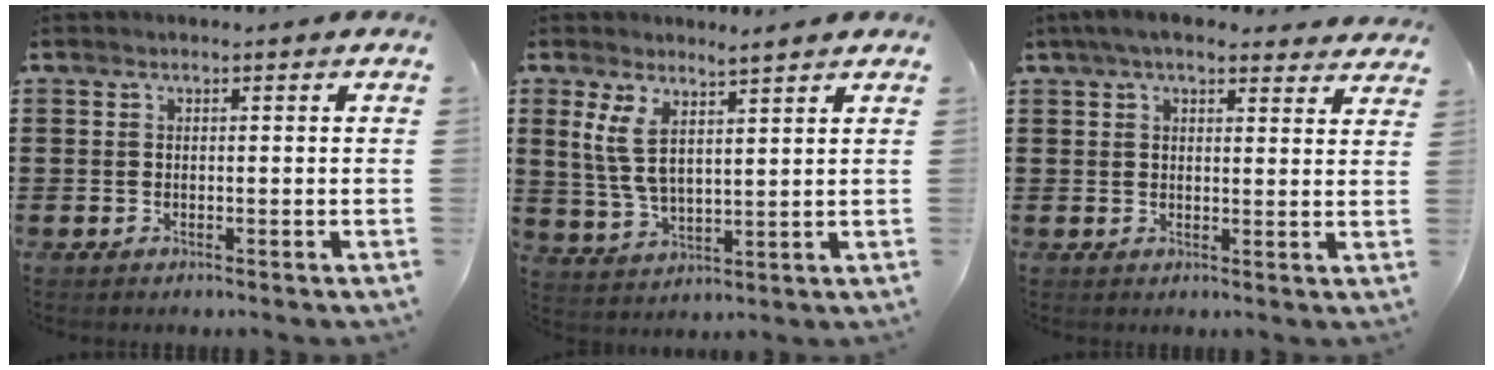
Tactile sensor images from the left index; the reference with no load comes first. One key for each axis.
{"total": 6.0, "fx": 3.7, "fy": 1.7, "fz": 4.4, "tx": -0.113, "ty": -0.012, "tz": 0.061}
{"total": 4.9, "fx": 4.2, "fy": 1.1, "fz": 2.3, "tx": -0.057, "ty": -0.002, "tz": 0.076}